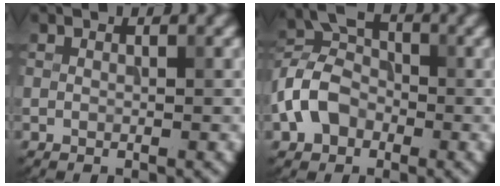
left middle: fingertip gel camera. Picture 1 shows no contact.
{"total": 5.5, "force": [-2.2, 4.0, 3.1], "torque": [-0.061, 0.011, -0.054]}